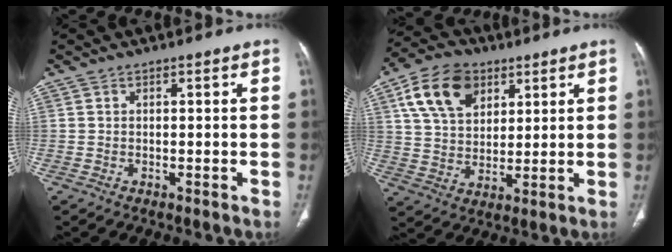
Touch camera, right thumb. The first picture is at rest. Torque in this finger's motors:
{"motor_torque": [-0.44, 0.68, 0.34, 0.41, 0.18]}